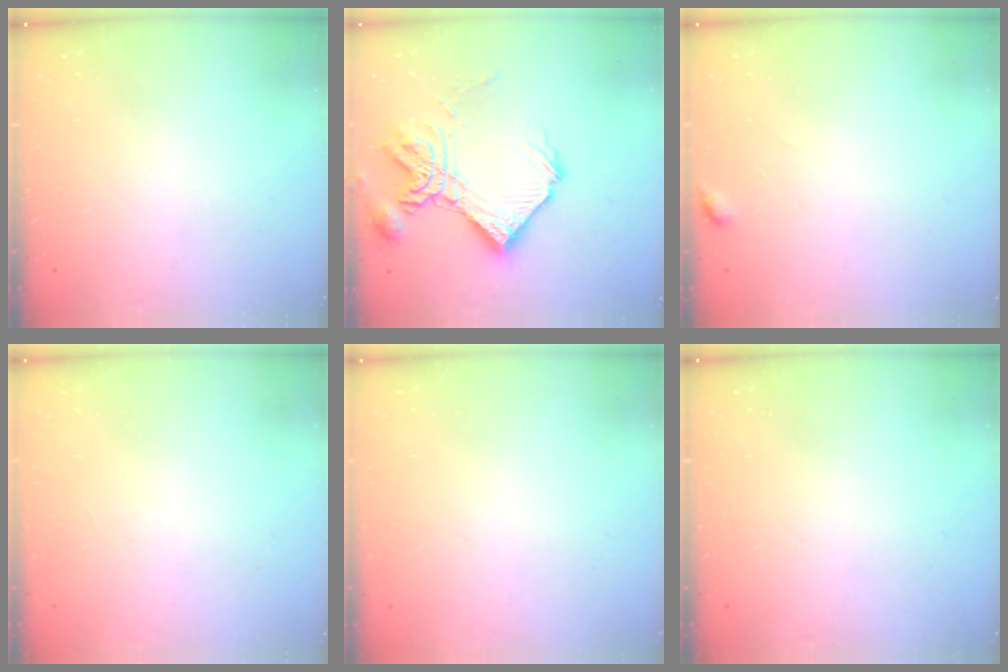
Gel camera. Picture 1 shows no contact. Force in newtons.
{"total": 18.6, "press": 18.5, "slide": 1.9}
{"total": 2.6, "press": 2.5, "slide": 0.3}
{"total": 1.7, "press": 1.6, "slide": 0.2}
{"total": 2.0, "press": 2.0, "slide": 0.1}
{"total": 0.0}